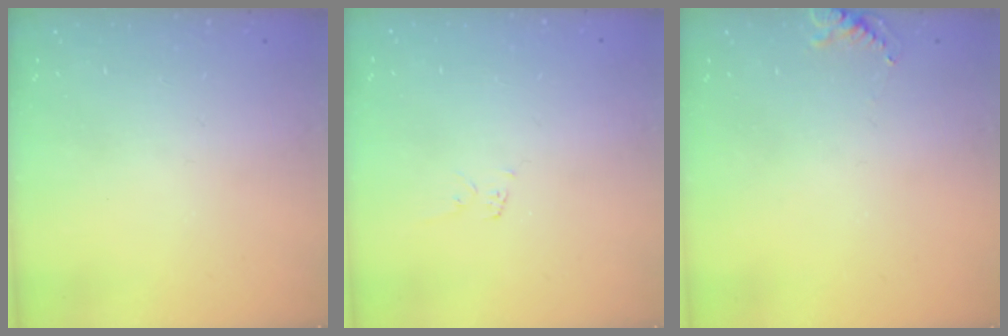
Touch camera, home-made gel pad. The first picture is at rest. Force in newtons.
{"total": 3.5, "press": 3.5, "slide": 0.0}
{"total": 5.2, "press": 5.2, "slide": 0.5}